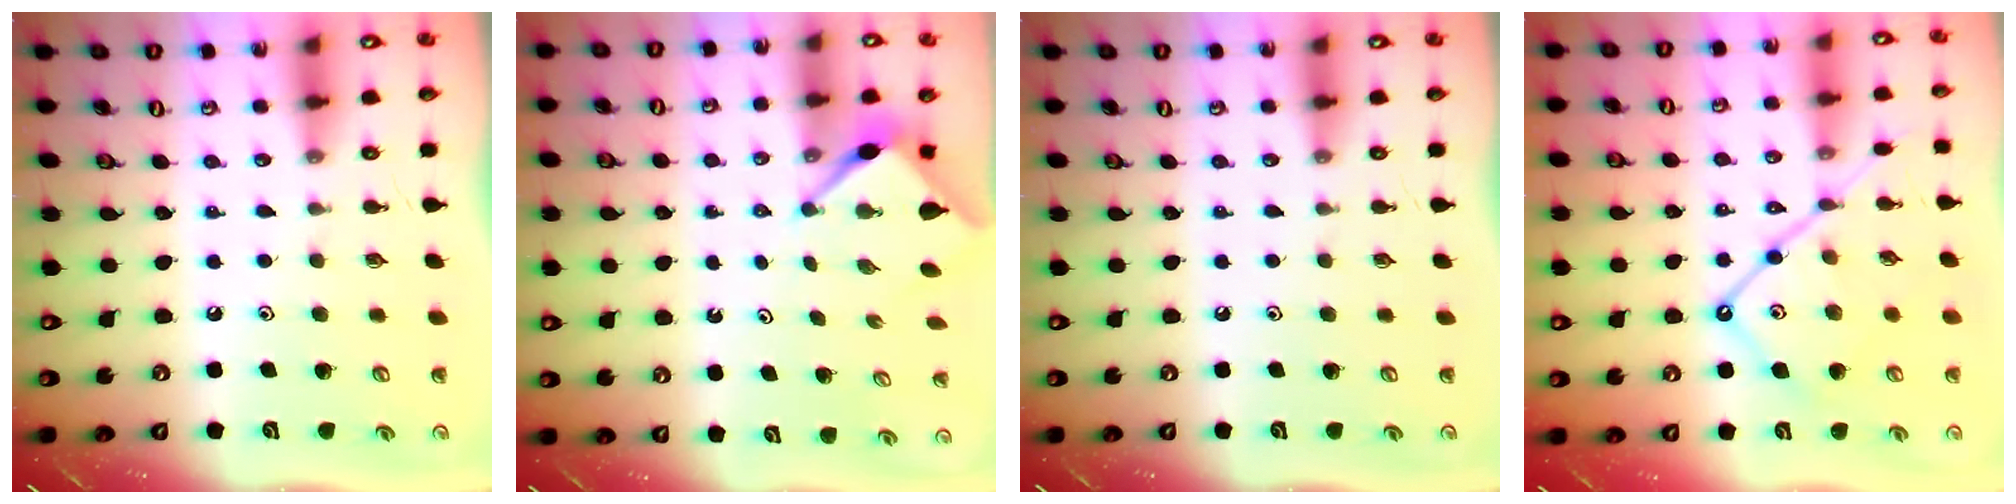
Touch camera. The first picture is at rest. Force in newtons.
{"total": 3.1, "press": 3.1, "slide": 0.3}
{"total": 0.0}
{"total": 14.2, "press": 14.1, "slide": 1.4}